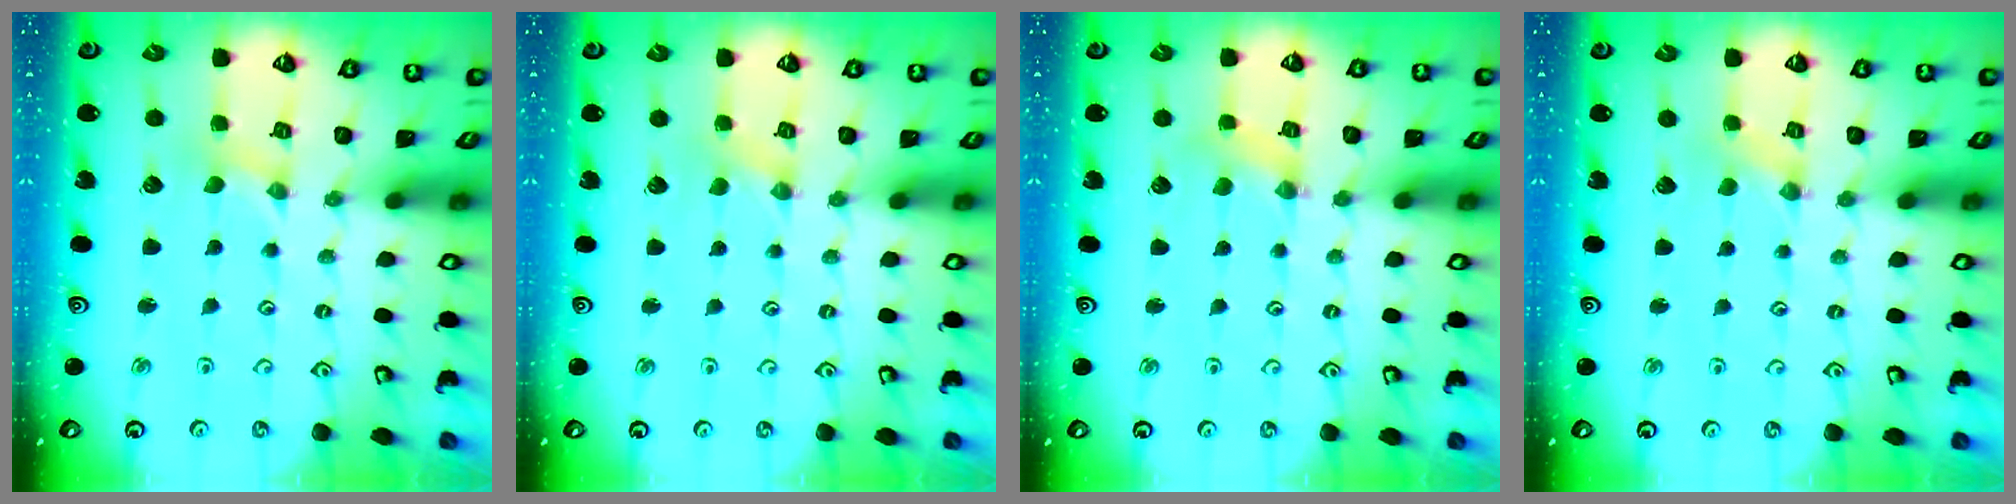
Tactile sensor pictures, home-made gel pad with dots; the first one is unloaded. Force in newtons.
{"total": 0.5, "press": 0.5, "slide": 0.1}
{"total": 1.7, "press": 1.6, "slide": 0.3}
{"total": 0.0}